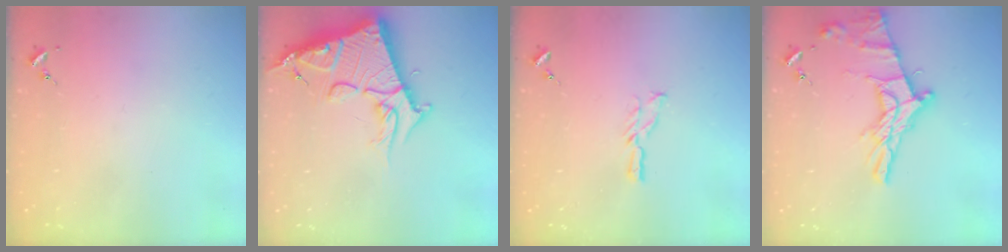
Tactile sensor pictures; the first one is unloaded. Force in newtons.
{"total": 18.5, "press": 18.4, "slide": 1.8}
{"total": 5.7, "press": 5.7, "slide": 0.1}
{"total": 16.2, "press": 16.1, "slide": 1.0}